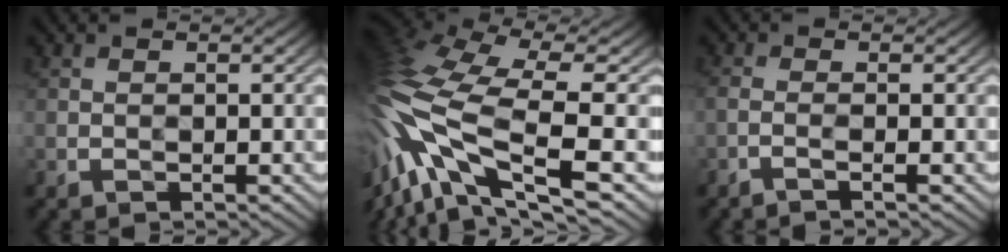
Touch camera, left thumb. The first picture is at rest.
{"total": 16.5, "force": [-3.1, 6.2, 14.9], "torque": [-0.371, -0.006, -0.049]}
{"total": 1.5, "force": [-0.8, 0.2, 1.3], "torque": [-0.027, 0.006, -0.026]}